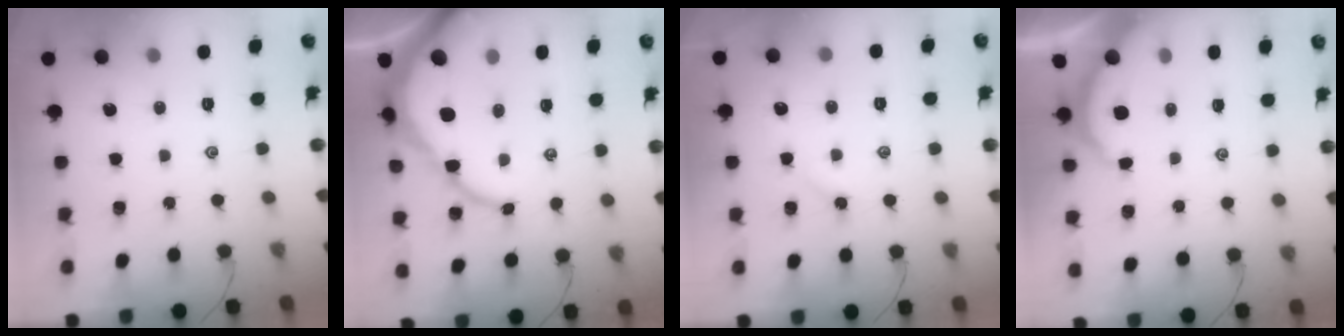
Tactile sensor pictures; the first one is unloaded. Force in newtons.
{"total": 11.9, "press": 11.8, "slide": 1.1}
{"total": 2.2, "press": 2.1, "slide": 0.5}
{"total": 2.9, "press": 2.9, "slide": 0.3}